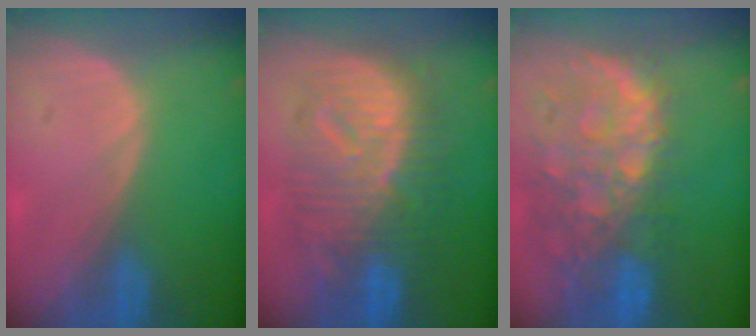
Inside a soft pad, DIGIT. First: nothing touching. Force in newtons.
{"total": 12.5, "press": 12.4, "slide": 1.1}
{"total": 12.6, "press": 10.4, "slide": 7.1}